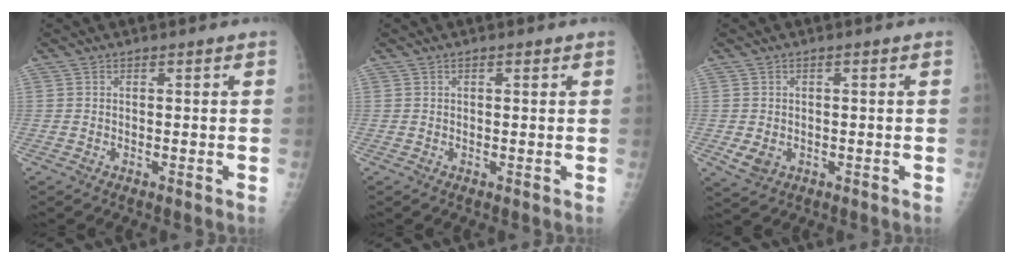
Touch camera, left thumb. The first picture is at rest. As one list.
[{"total": 0.8, "force": [0.4, 0.4, 0.6], "torque": [-0.009, 0.000, 0.005]}, {"total": 3.1, "force": [-0.7, 2.4, 1.8], "torque": [-0.030, -0.003, -0.005]}]